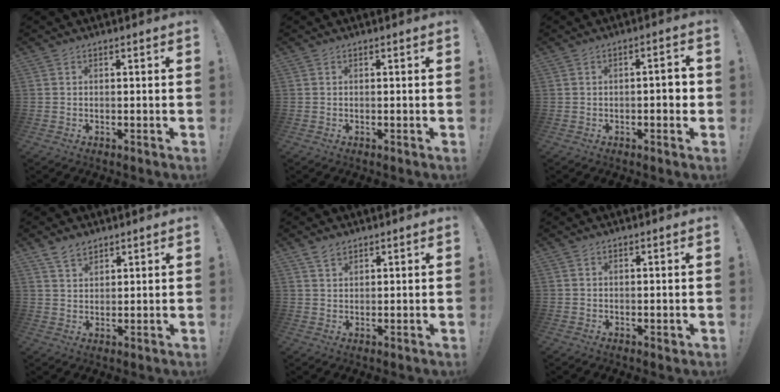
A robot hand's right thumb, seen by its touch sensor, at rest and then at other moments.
{"total": 0.0}
{"total": 4.2, "force": [-1.0, 1.3, 3.9], "torque": [-0.057, 0.009, -0.018]}
{"total": 5.0, "force": [3.9, 2.6, 1.8], "torque": [-0.031, -0.020, 0.073]}
{"total": 3.0, "force": [2.3, 1.5, 1.3], "torque": [-0.013, -0.013, 0.040]}
{"total": 0.8, "force": [0.3, 0.6, 0.5], "torque": [-0.003, -0.001, 0.004]}